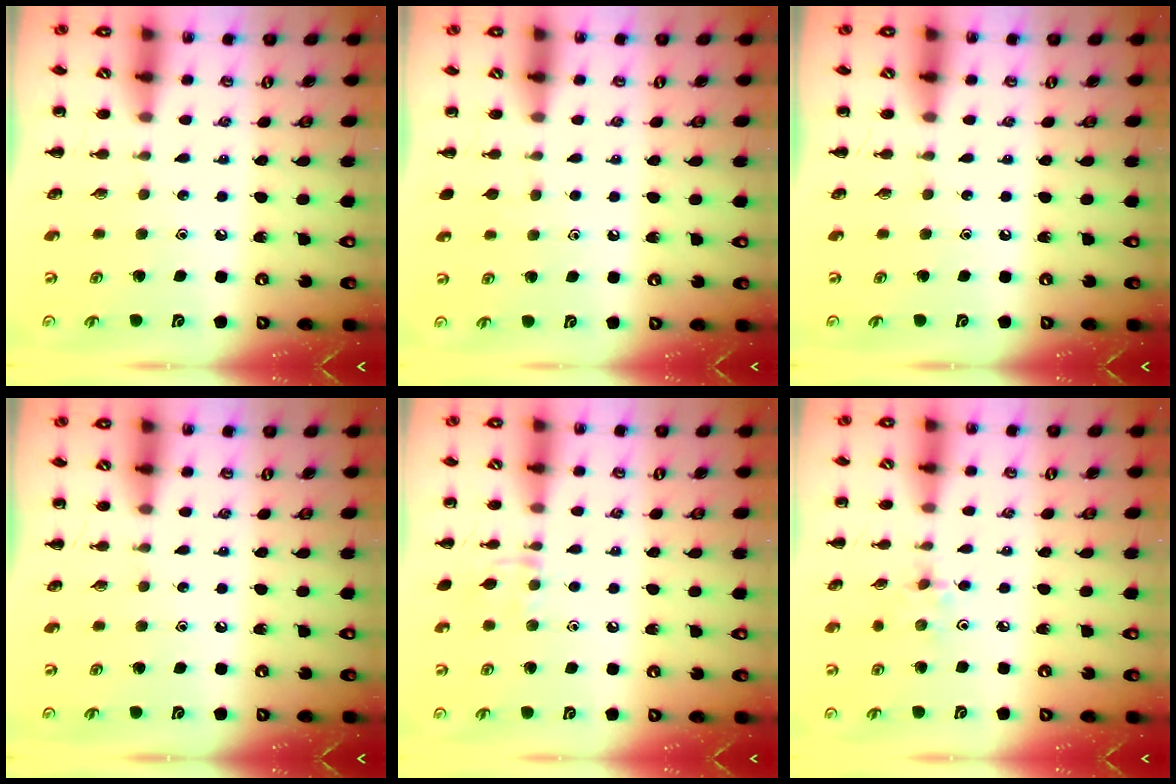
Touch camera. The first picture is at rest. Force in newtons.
{"total": 2.3, "press": 2.0, "slide": 1.1}
{"total": 0.0}
{"total": 0.0}
{"total": 6.3, "press": 6.2, "slide": 0.9}
{"total": 2.8, "press": 2.6, "slide": 0.9}